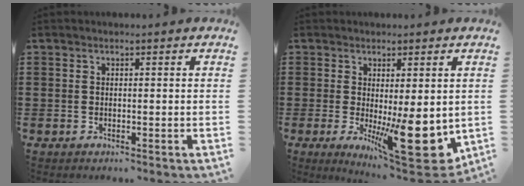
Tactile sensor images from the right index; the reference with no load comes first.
{"total": 11.2, "force": [-2.6, 3.2, 10.4], "torque": [-0.139, -0.017, -0.033]}